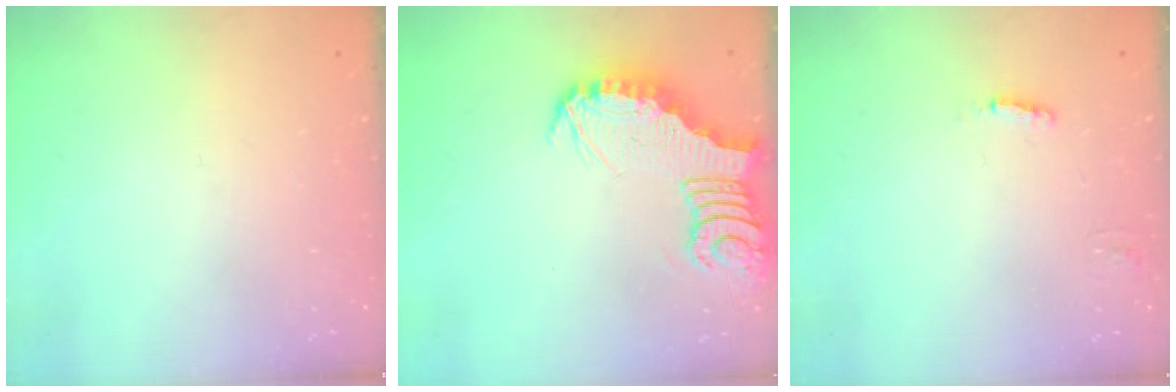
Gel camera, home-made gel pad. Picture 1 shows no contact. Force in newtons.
{"total": 6.3, "press": 6.3, "slide": 0.8}
{"total": 3.7, "press": 3.7, "slide": 0.3}